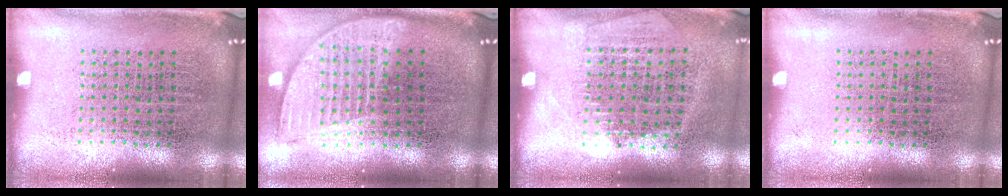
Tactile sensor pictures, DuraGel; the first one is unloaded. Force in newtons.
{"total": 1.9, "press": 1.5, "slide": 1.1}
{"total": 1.3, "press": 1.1, "slide": 0.6}
{"total": 0.0}